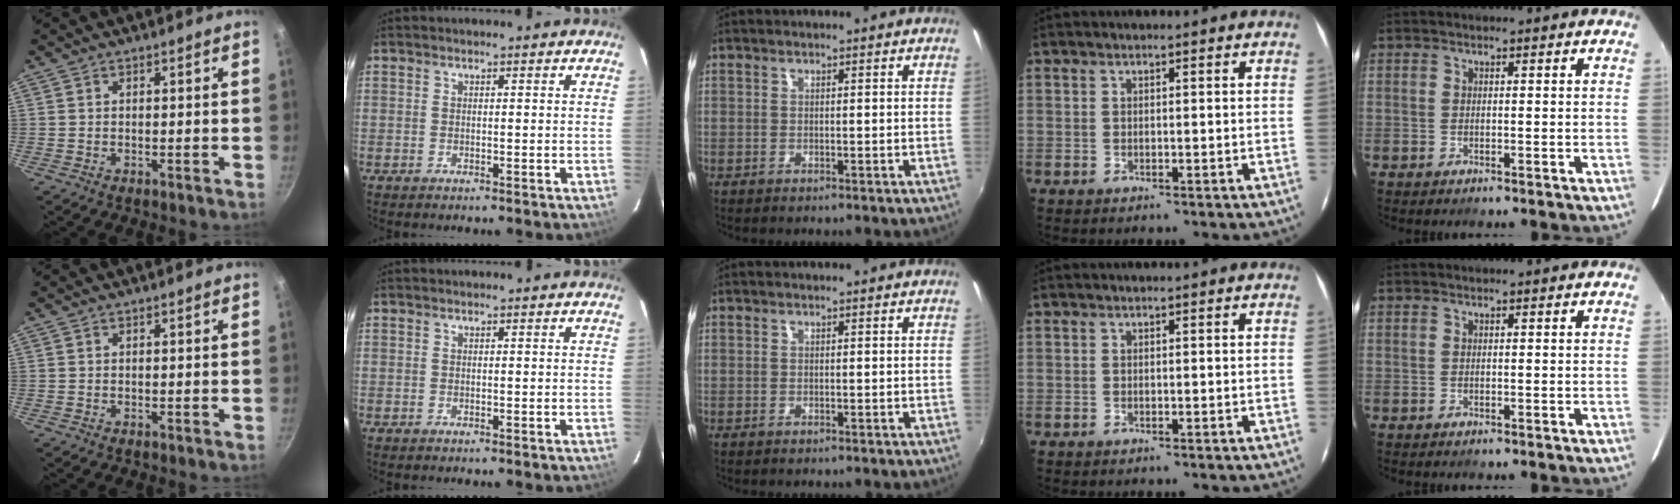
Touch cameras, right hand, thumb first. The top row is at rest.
{}